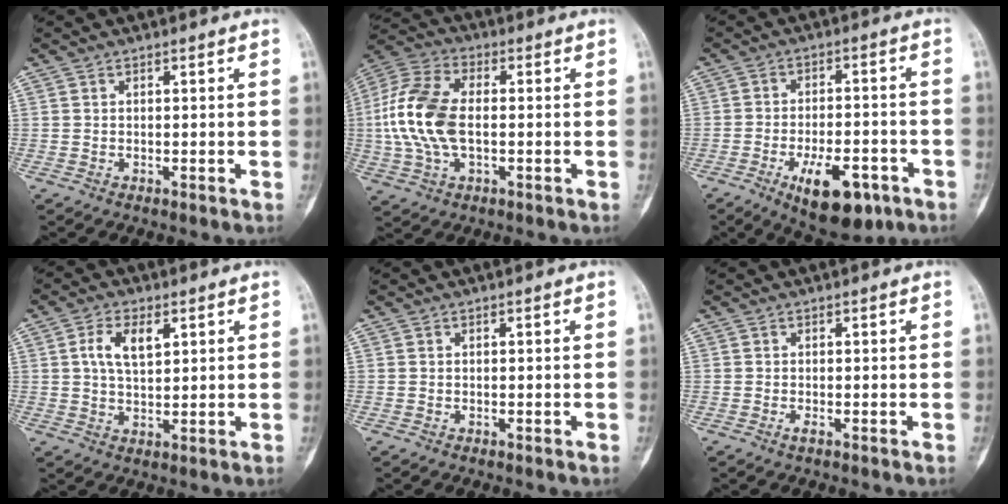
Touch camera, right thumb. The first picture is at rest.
{"total": 14.6, "force": [-0.5, 8.3, 12.0], "torque": [-0.260, 0.019, -0.013]}
{"total": 12.7, "force": [-6.2, 5.6, 9.5], "torque": [-0.128, 0.024, -0.085]}
{"total": 6.3, "force": [2.1, 3.2, 5.0], "torque": [-0.091, -0.002, 0.040]}
{"total": 0.0}
{"total": 0.7, "force": [-0.3, 0.1, 0.6], "torque": [-0.015, -0.002, -0.007]}